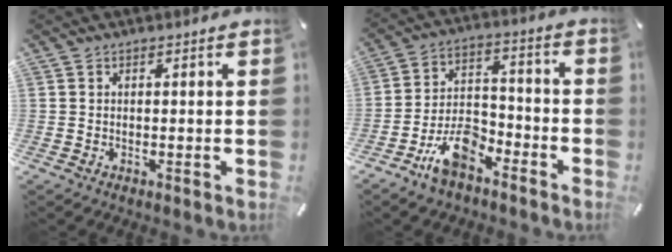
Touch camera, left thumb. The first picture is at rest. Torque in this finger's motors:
{"motor_torque": [0.21, 1.54, 0.48, 0.46, 0.22]}